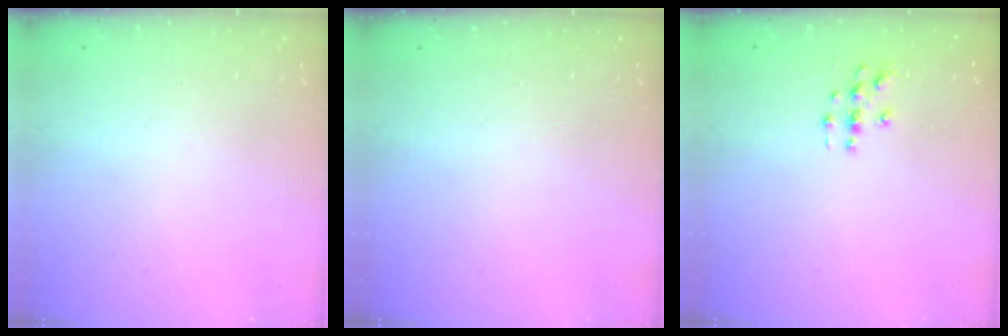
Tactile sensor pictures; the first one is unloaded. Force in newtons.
{"total": 0.0}
{"total": 3.0, "press": 3.0, "slide": 0.3}